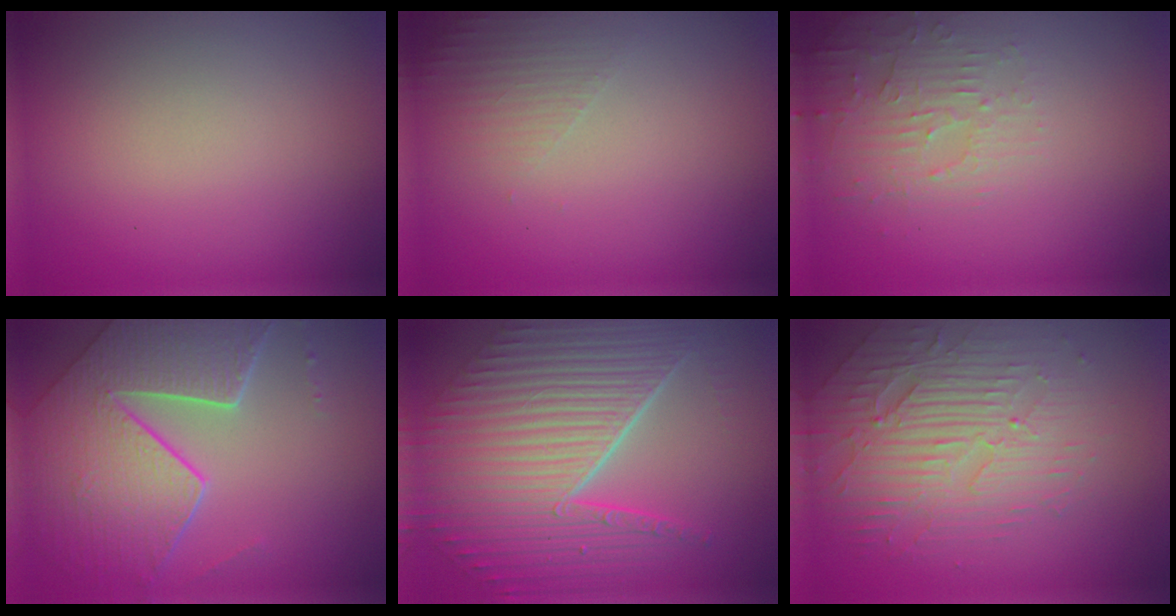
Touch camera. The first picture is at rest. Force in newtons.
{"total": 1.6, "press": 1.6, "slide": 0.4}
{"total": 2.8, "press": 2.7, "slide": 0.6}
{"total": 8.2, "press": 5.8, "slide": 5.8}
{"total": 11.1, "press": 7.2, "slide": 8.4}
{"total": 4.5, "press": 3.9, "slide": 2.3}